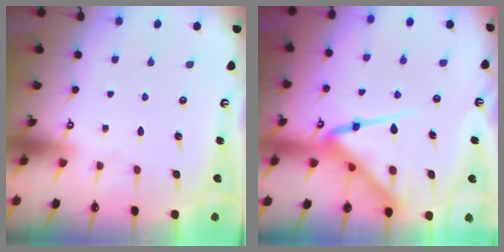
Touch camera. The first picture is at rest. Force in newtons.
{"total": 13.6, "press": 13.5, "slide": 1.2}